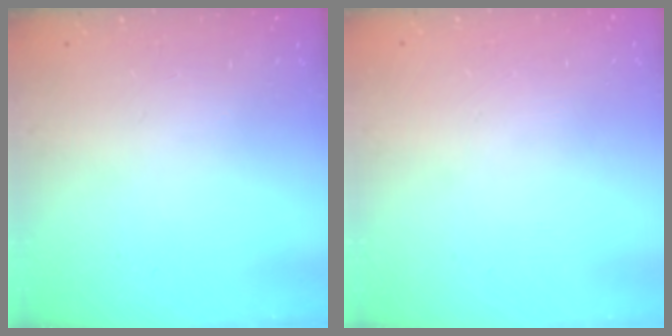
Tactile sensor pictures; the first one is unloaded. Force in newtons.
{"total": 0.0}